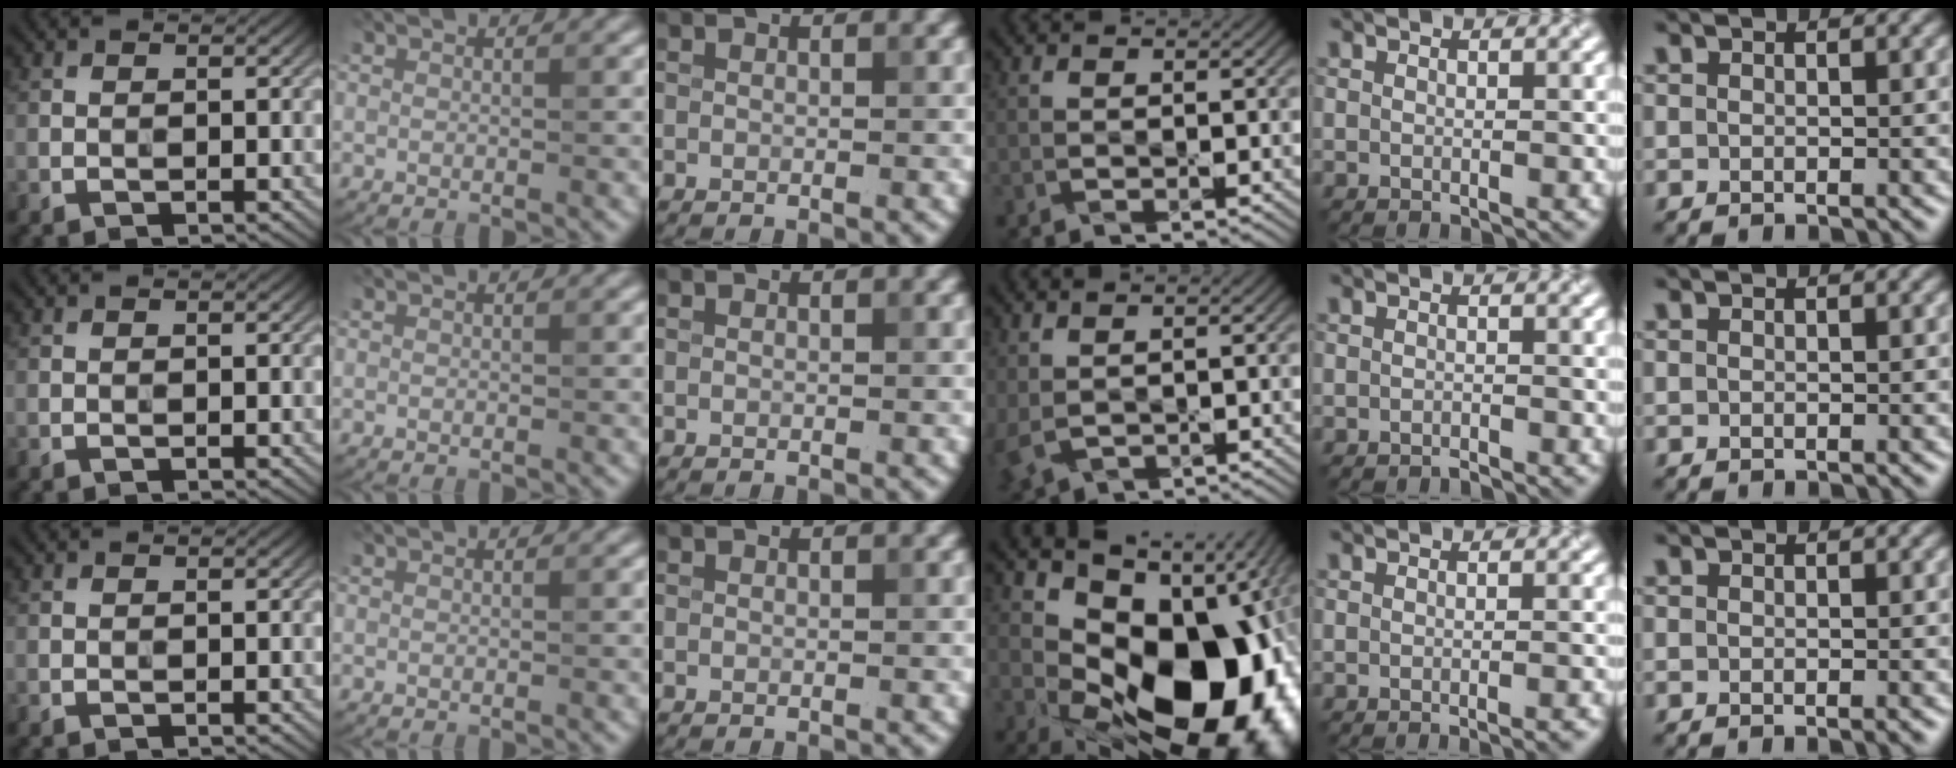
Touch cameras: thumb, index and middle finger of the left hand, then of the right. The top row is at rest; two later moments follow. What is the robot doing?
{"motion": "press", "object": "grip strengthener"}